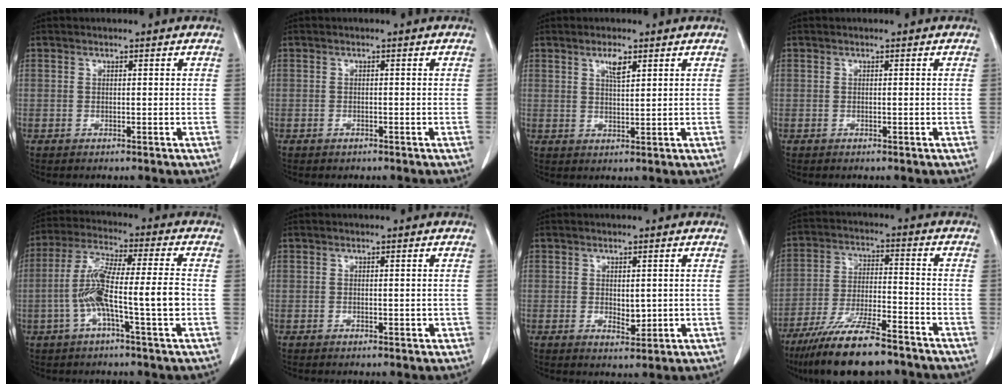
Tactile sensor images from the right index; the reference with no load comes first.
{"total": 0.5, "force": [-0.4, 0.3, 0.1], "torque": [-0.006, 0.000, -0.005]}
{"total": 3.0, "force": [1.8, 0.7, 2.3], "torque": [-0.046, -0.002, 0.032]}
{"total": 0.0}
{"total": 11.0, "force": [-2.3, 0.6, 10.8], "torque": [-0.210, 0.016, -0.049]}
{"total": 0.9, "force": [-0.1, 0.5, 0.8], "torque": [-0.012, -0.001, 0.002]}
{"total": 2.5, "force": [0.2, 1.3, 2.2], "torque": [-0.035, -0.008, 0.009]}
{"total": 14.4, "force": [-11.4, 2.5, 8.5], "torque": [-0.162, -0.027, -0.198]}